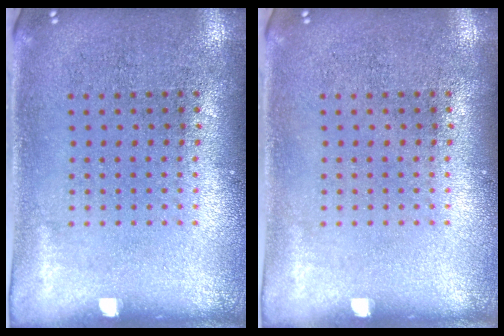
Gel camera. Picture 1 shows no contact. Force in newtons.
{"total": 0.0}